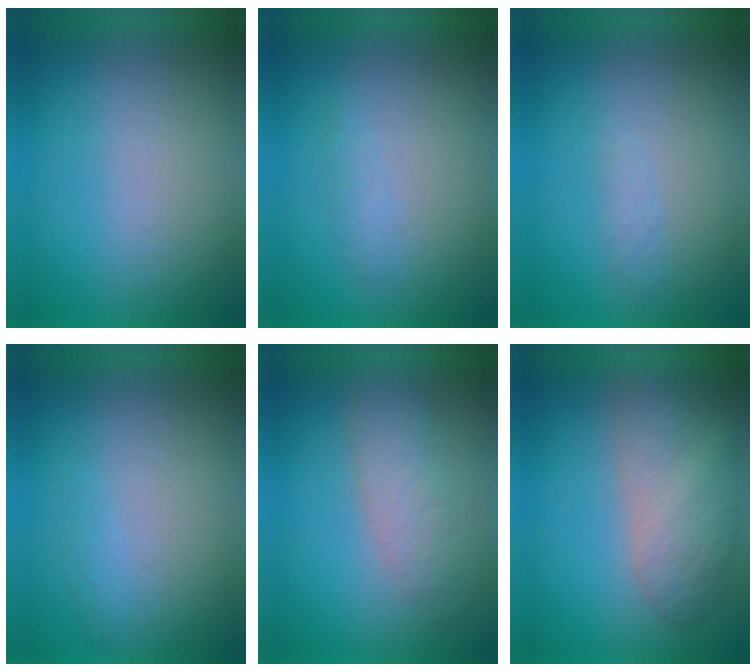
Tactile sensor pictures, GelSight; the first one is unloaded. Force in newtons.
{"total": 1.3}
{"total": 1.2}
{"total": 1.2}
{"total": 2.9}
{"total": 5.5}